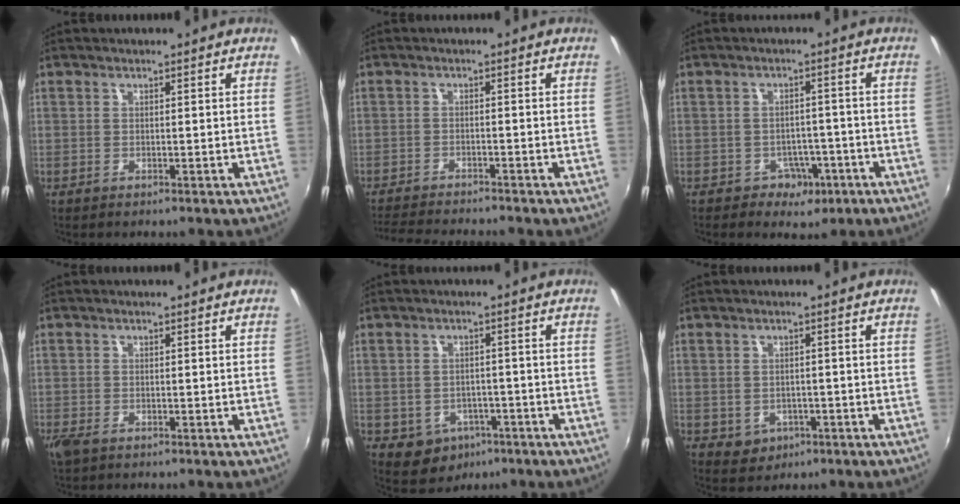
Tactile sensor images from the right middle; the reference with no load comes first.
{"total": 8.3, "force": [-7.8, 0.6, 2.9], "torque": [-0.078, -0.021, -0.131]}
{"total": 5.0, "force": [-2.9, 3.9, 1.3], "torque": [-0.031, 0.010, -0.032]}
{"total": 2.3, "force": [-1.5, 1.0, 1.5], "torque": [-0.031, -0.009, -0.029]}
{"total": 7.4, "force": [-3.8, 5.9, 2.4], "torque": [-0.060, 0.001, -0.037]}
{"total": 4.2, "force": [-1.4, 3.7, 1.3], "torque": [-0.038, -0.002, -0.010]}